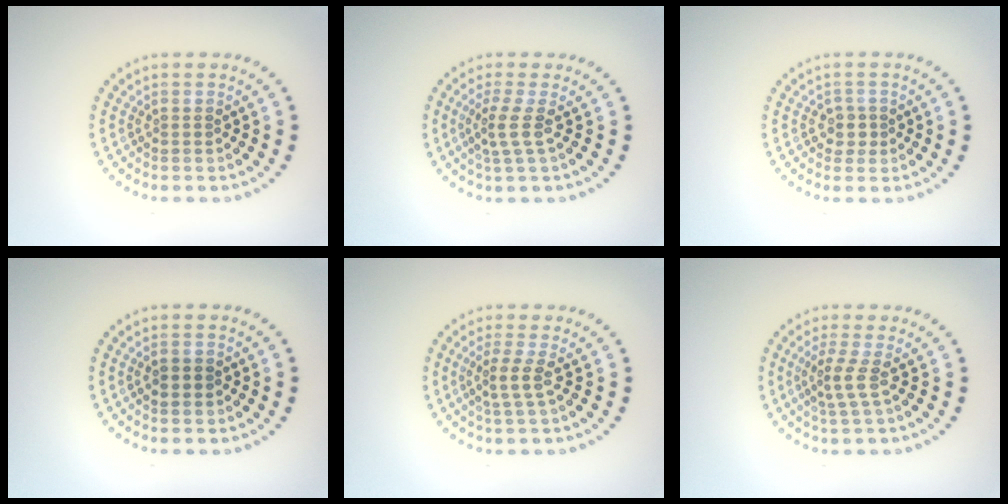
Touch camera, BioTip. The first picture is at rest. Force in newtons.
{"total": 2.0, "press": 1.5, "slide": 1.4}
{"total": 1.6, "press": 1.4, "slide": 0.7}
{"total": 1.5, "press": 1.5, "slide": 0.2}
{"total": 1.9, "press": 1.5, "slide": 1.2}
{"total": 2.2, "press": 1.5, "slide": 1.6}